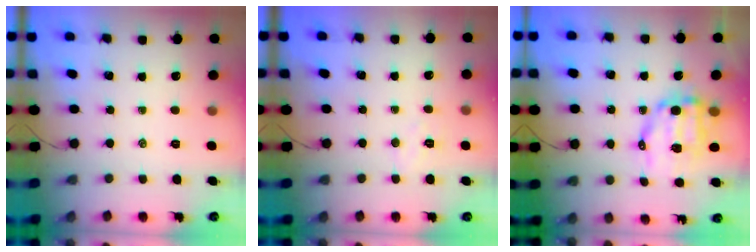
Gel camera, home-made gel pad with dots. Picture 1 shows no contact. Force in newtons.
{"total": 3.9, "press": 3.8, "slide": 0.8}
{"total": 9.9, "press": 9.7, "slide": 2.0}